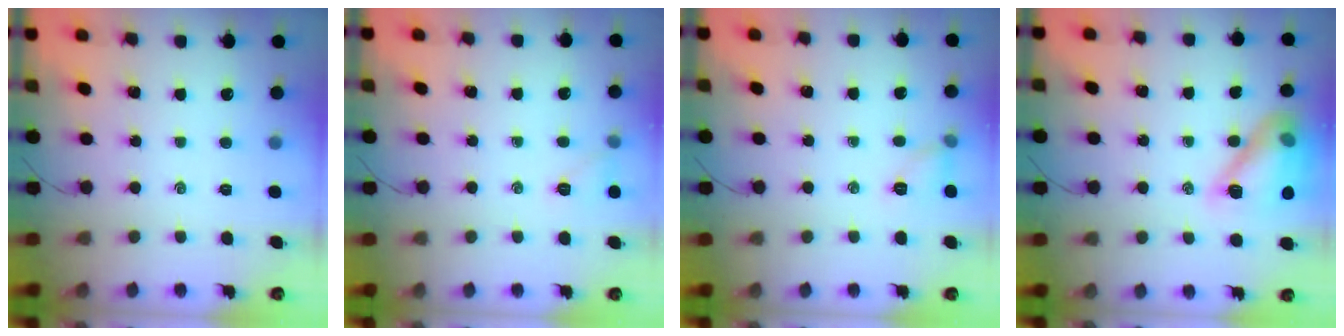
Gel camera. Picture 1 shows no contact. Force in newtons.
{"total": 6.1, "press": 5.9, "slide": 1.3}
{"total": 5.9, "press": 5.9, "slide": 0.8}
{"total": 14.9, "press": 14.8, "slide": 1.5}